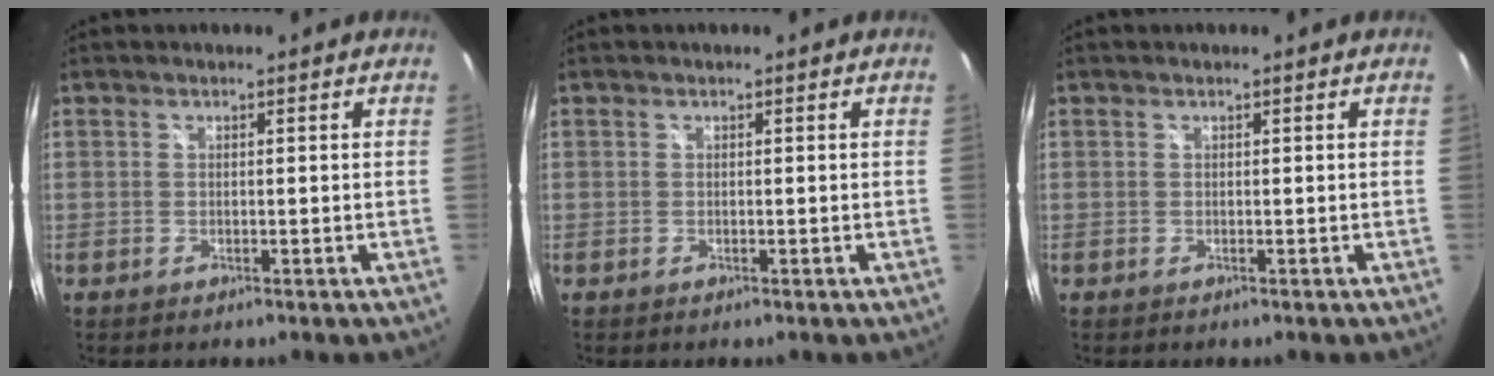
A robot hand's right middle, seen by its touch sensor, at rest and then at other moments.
{"total": 0.0}
{"total": 0.0}